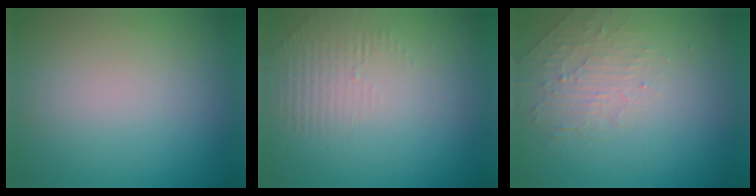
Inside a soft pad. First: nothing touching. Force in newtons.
{"total": 1.4, "press": 0.3, "slide": 1.4}
{"total": 2.0, "press": 0.9, "slide": 1.8}